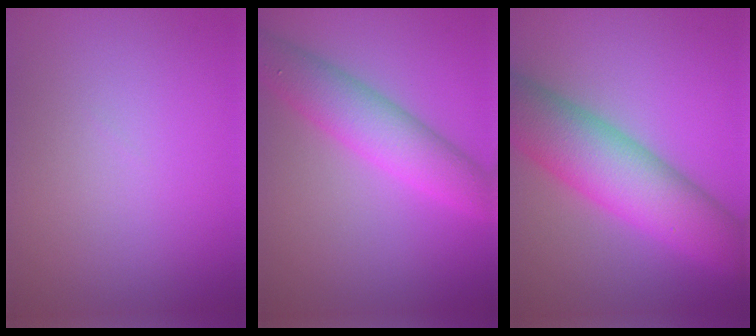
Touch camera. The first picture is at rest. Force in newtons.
{"total": 5.4, "press": 5.4, "slide": 0.2}
{"total": 9.4, "press": 9.4, "slide": 0.2}